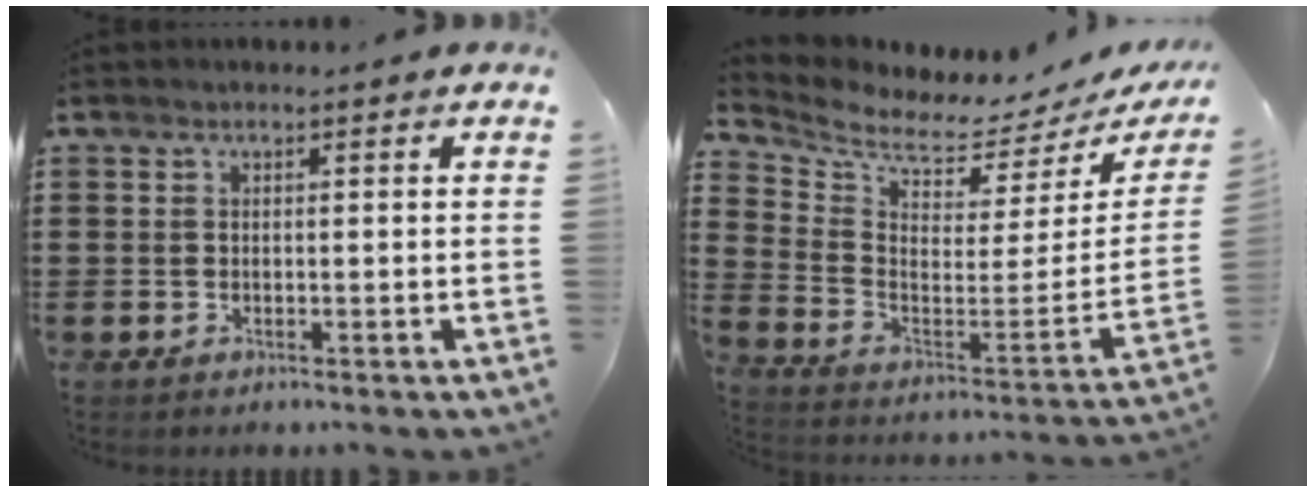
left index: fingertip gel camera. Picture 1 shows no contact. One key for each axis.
{"total": 4.4, "fx": 4.3, "fy": 0.3, "fz": 0.7, "tx": -0.047, "ty": -0.061, "tz": 0.069}